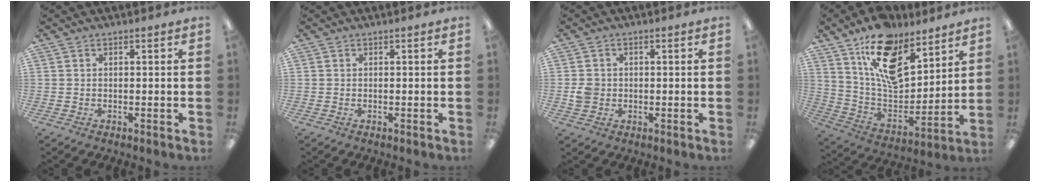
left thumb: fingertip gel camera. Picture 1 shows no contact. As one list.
[{"total": 0.0}, {"total": 3.4, "force": [-0.2, 3.2, 1.1], "torque": [-0.013, 0.003, -0.006]}, {"total": 17.1, "force": [11.5, 8.5, 9.3], "torque": [-0.165, -0.064, 0.210]}]